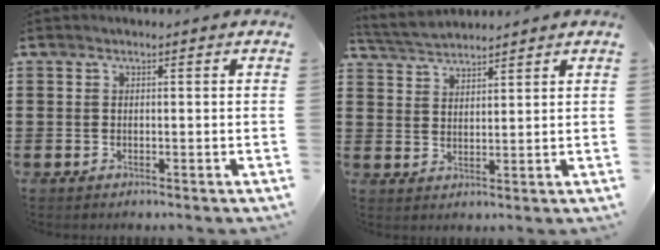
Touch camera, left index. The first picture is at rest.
{"total": 3.6, "force": [3.6, 0.5, 0.6], "torque": [-0.024, -0.008, 0.066]}